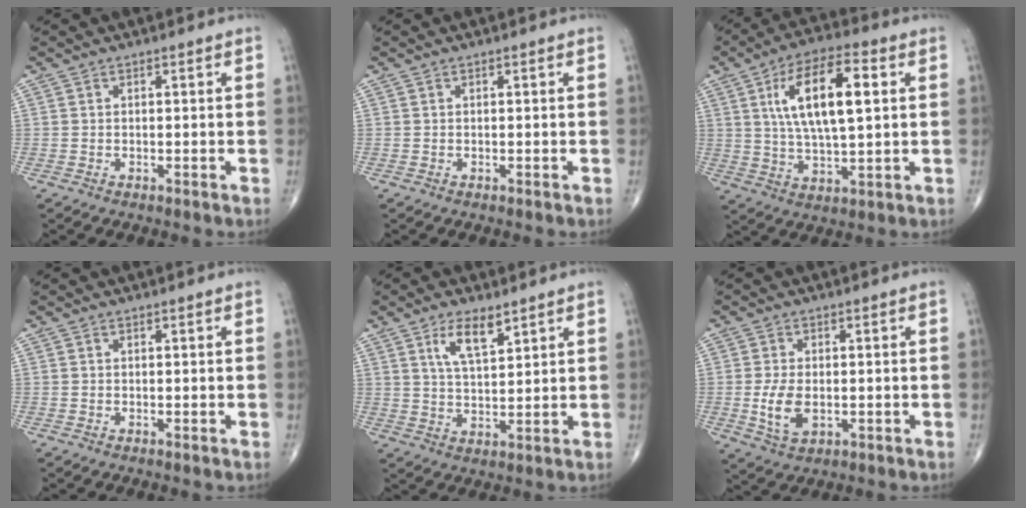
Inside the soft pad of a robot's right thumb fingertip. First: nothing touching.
{"total": 0.0}
{"total": 15.1, "force": [3.7, 5.7, 13.5], "torque": [-0.234, 0.003, 0.064]}
{"total": 0.0}
{"total": 6.7, "force": [3.9, 2.4, 4.9], "torque": [-0.081, -0.023, 0.075]}
{"total": 6.2, "force": [-0.8, 3.6, 5.0], "torque": [-0.098, -0.009, -0.009]}